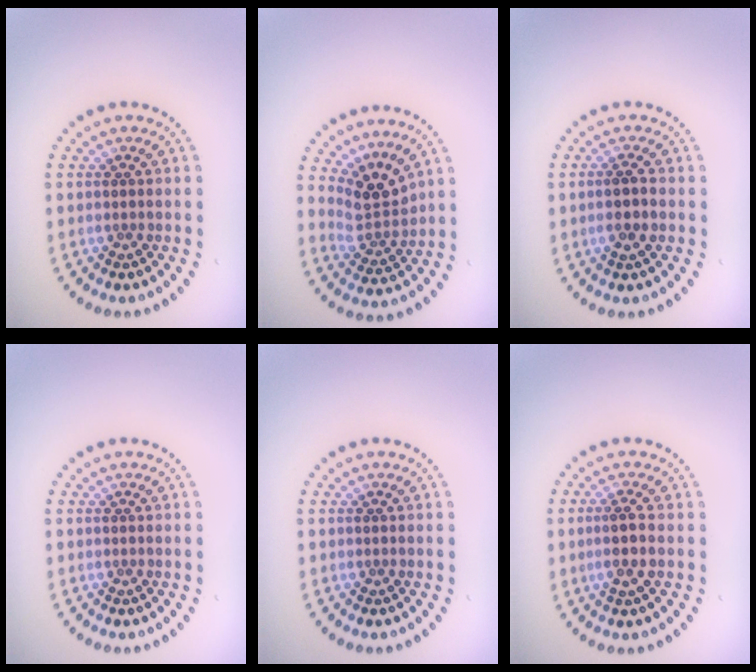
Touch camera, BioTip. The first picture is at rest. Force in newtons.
{"total": 3.6, "press": 2.5, "slide": 2.6}
{"total": 2.3, "press": 2.2, "slide": 0.7}
{"total": 0.0}
{"total": 0.0}
{"total": 1.7, "press": 1.5, "slide": 0.8}